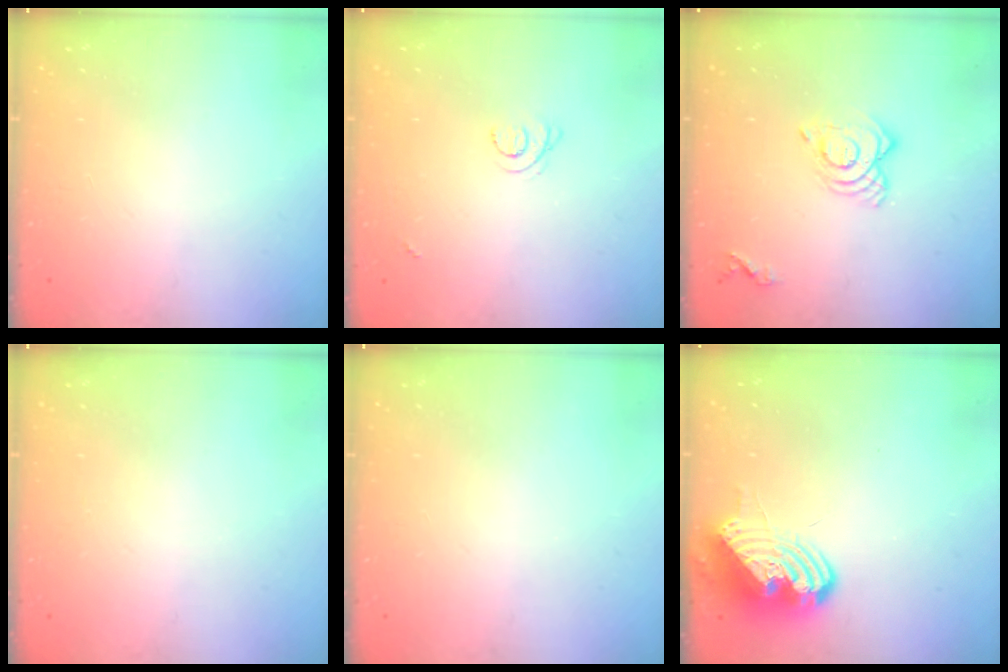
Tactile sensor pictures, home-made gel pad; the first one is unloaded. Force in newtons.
{"total": 3.3, "press": 3.3, "slide": 0.5}
{"total": 9.3, "press": 9.3, "slide": 0.8}
{"total": 0.0}
{"total": 0.0}
{"total": 11.7, "press": 11.6, "slide": 1.5}